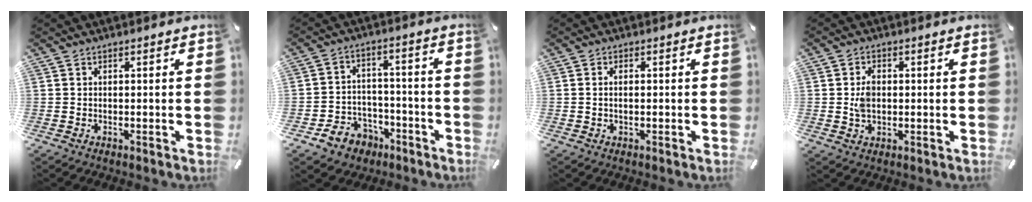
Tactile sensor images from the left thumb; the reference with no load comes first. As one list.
[{"total": 8.0, "force": [-4.4, 6.5, 1.6], "torque": [-0.034, 0.040, -0.077]}, {"total": 1.7, "force": [-0.1, 0.9, 1.5], "torque": [-0.029, 0.003, -0.004]}, {"total": 4.2, "force": [0.1, 2.9, 3.1], "torque": [-0.059, 0.003, -0.003]}]